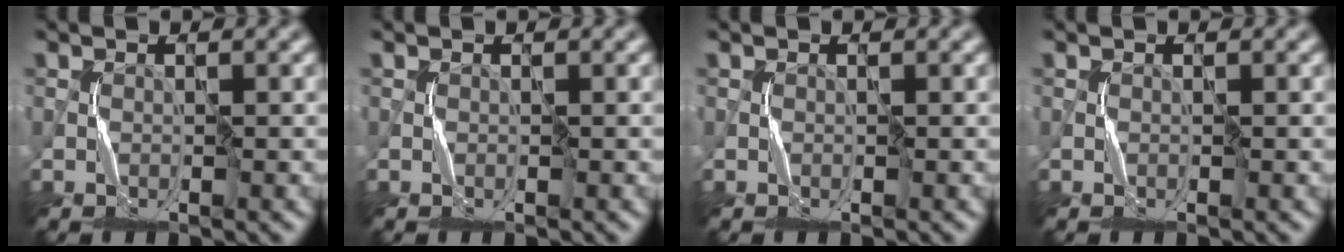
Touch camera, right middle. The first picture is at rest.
{"total": 0.0}
{"total": 0.0}
{"total": 0.0}